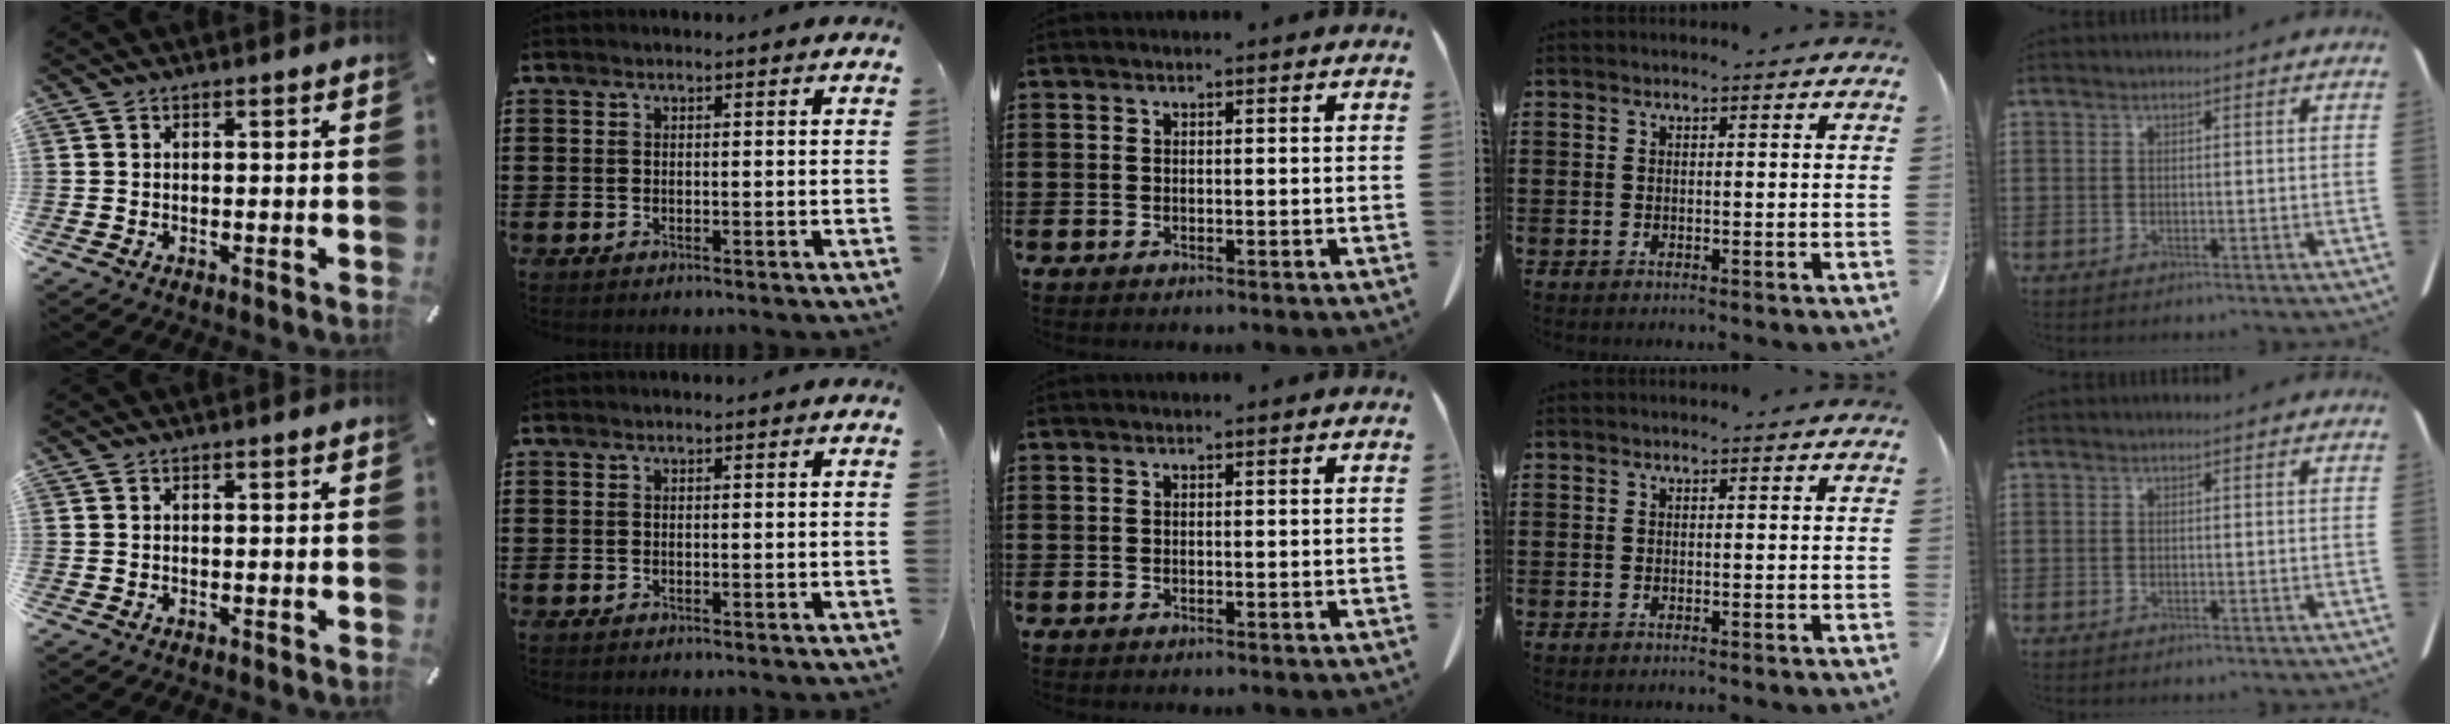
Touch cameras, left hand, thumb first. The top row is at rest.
{}